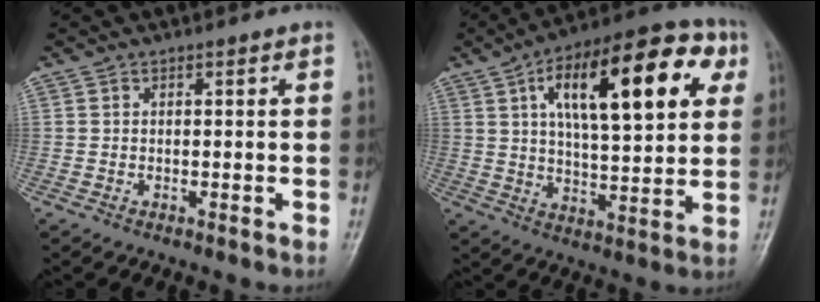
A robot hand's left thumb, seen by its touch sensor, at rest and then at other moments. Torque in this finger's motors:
{"motor_torque": [1.79, 1.84, 1.96, -0.81, 0.30]}